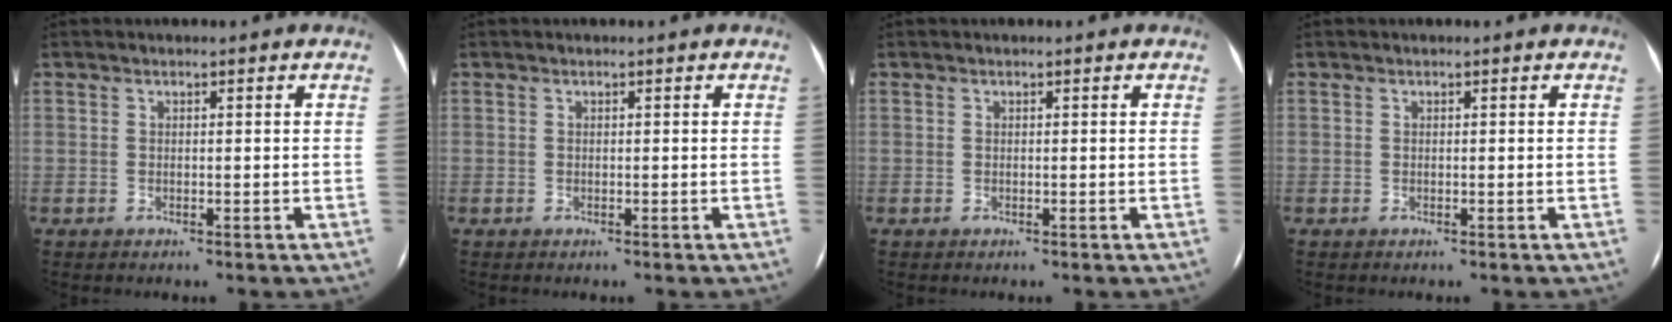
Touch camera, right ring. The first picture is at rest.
{"total": 0.0}
{"total": 0.0}
{"total": 0.0}